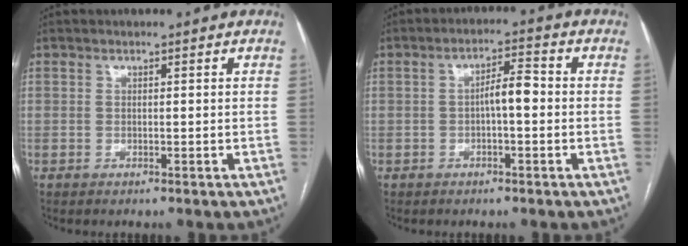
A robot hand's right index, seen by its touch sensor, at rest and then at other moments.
{"total": 4.2, "force": [-0.5, 1.1, 4.0], "torque": [-0.065, 0.014, -0.007]}